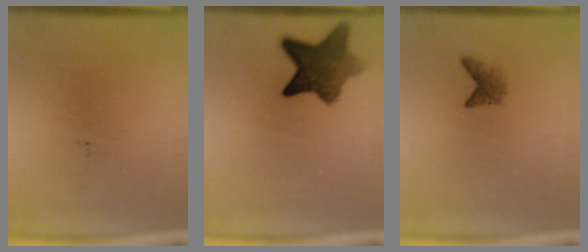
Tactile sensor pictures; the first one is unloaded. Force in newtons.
{"total": 9.0}
{"total": 1.8}